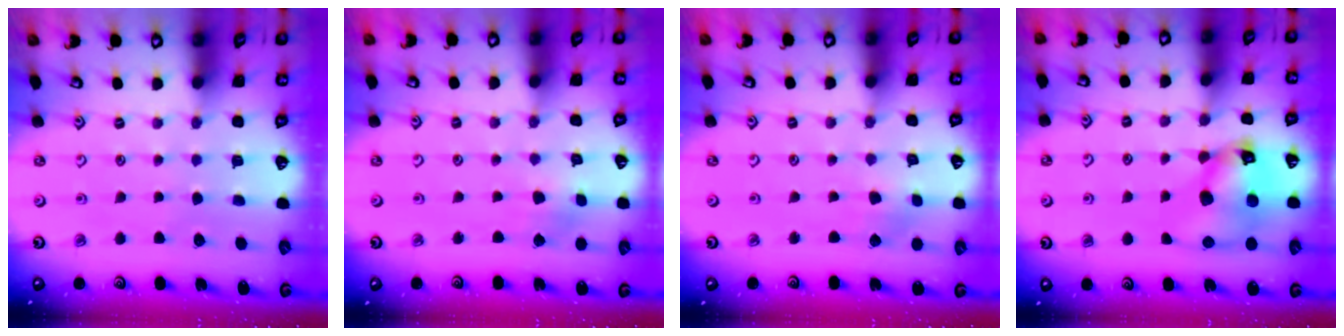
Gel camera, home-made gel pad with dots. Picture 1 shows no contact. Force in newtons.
{"total": 2.6, "press": 2.6, "slide": 0.4}
{"total": 2.7, "press": 2.7, "slide": 0.4}
{"total": 13.3, "press": 13.2, "slide": 1.6}